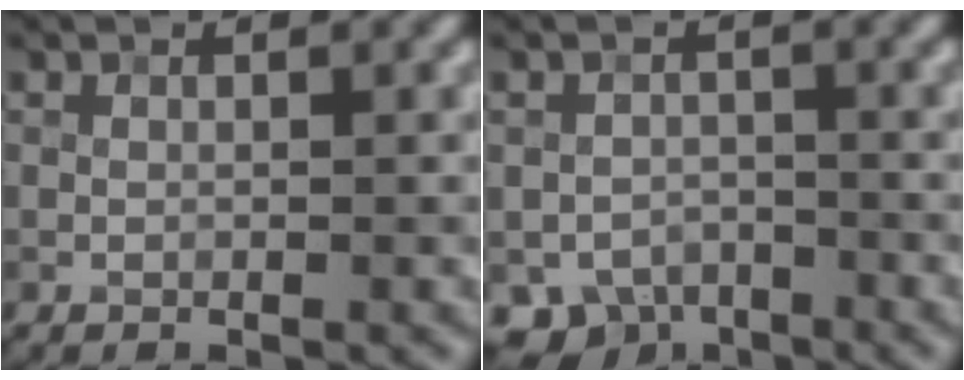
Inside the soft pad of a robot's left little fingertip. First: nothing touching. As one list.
[{"total": 4.1, "force": [-2.6, 2.9, 1.2], "torque": [-0.015, -0.007, -0.043]}]